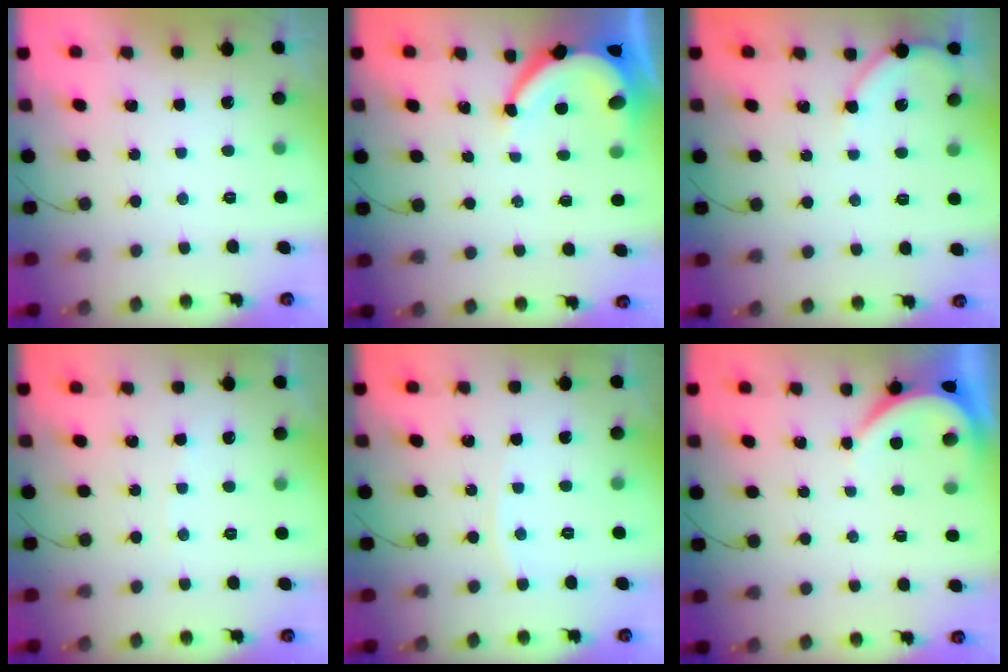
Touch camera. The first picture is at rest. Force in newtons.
{"total": 7.3, "press": 7.2, "slide": 0.9}
{"total": 5.1, "press": 5.0, "slide": 0.9}
{"total": 2.6, "press": 2.6, "slide": 0.3}
{"total": 2.3, "press": 2.3, "slide": 0.3}
{"total": 3.9, "press": 3.9, "slide": 0.7}